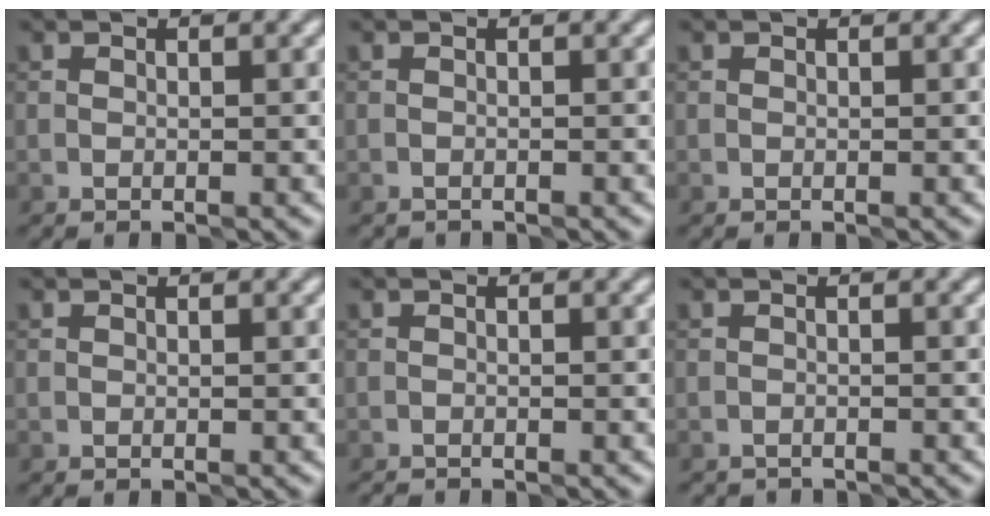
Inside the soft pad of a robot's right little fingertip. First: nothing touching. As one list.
[{"total": 0.6, "force": [-0.6, 0.0, -0.1], "torque": [0.004, 0.000, -0.009]}, {"total": 0.0}, {"total": 0.0}, {"total": 0.9, "force": [-0.9, -0.1, 0.1], "torque": [-0.003, -0.001, -0.018]}, {"total": 1.3, "force": [-1.3, 0.0, -0.2], "torque": [0.006, -0.003, -0.022]}]